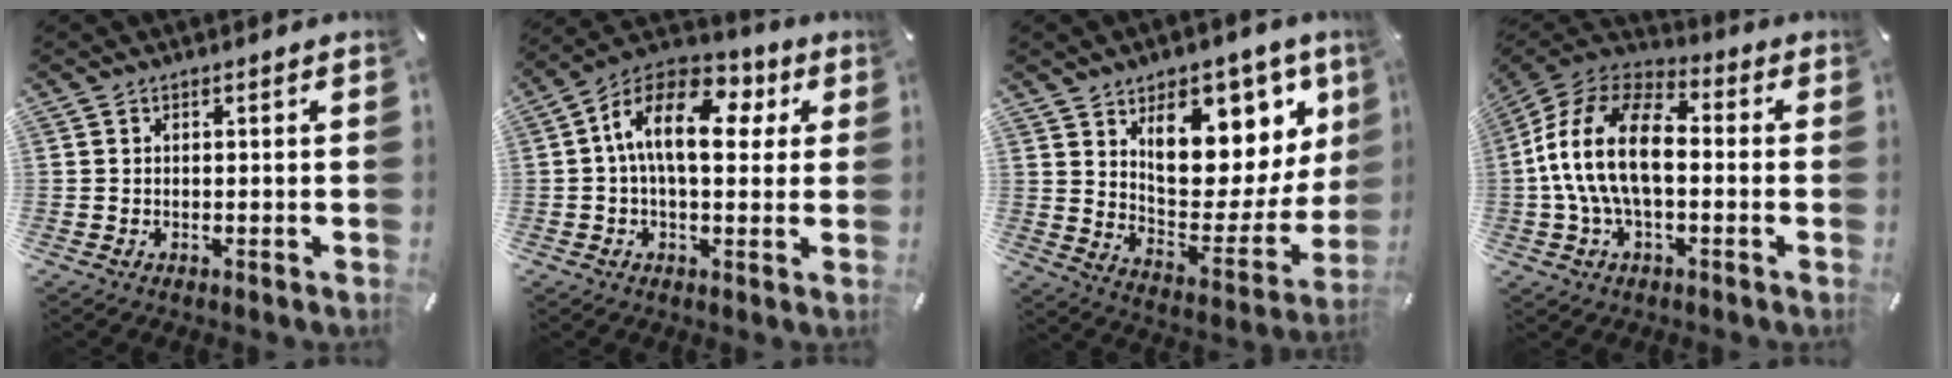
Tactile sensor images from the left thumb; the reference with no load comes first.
{"total": 15.9, "force": [3.3, 8.8, 12.9], "torque": [-0.228, 0.000, 0.056]}
{"total": 17.3, "force": [10.3, 9.6, 10.0], "torque": [-0.125, -0.098, 0.174]}
{"total": 17.6, "force": [-1.3, 10.3, 14.2], "torque": [-0.297, 0.017, -0.028]}